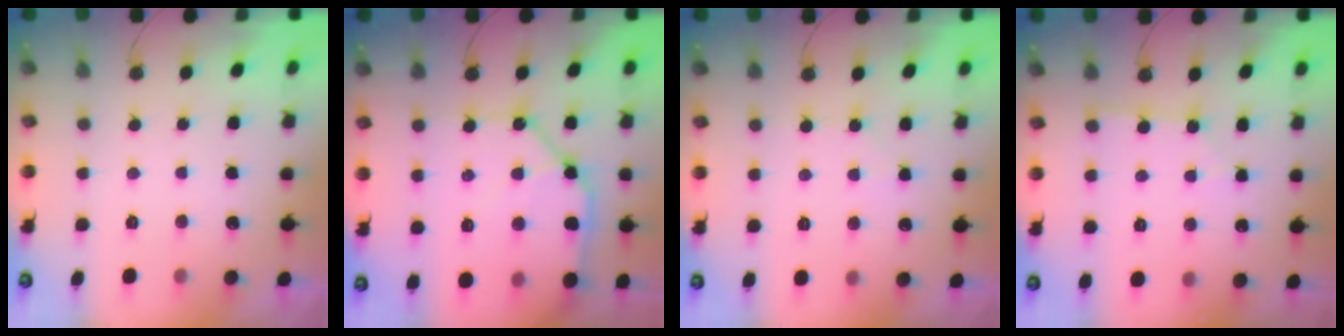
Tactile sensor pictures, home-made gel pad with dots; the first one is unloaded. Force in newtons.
{"total": 13.6, "press": 13.5, "slide": 1.4}
{"total": 3.8, "press": 3.7, "slide": 0.6}
{"total": 2.2, "press": 2.2, "slide": 0.4}